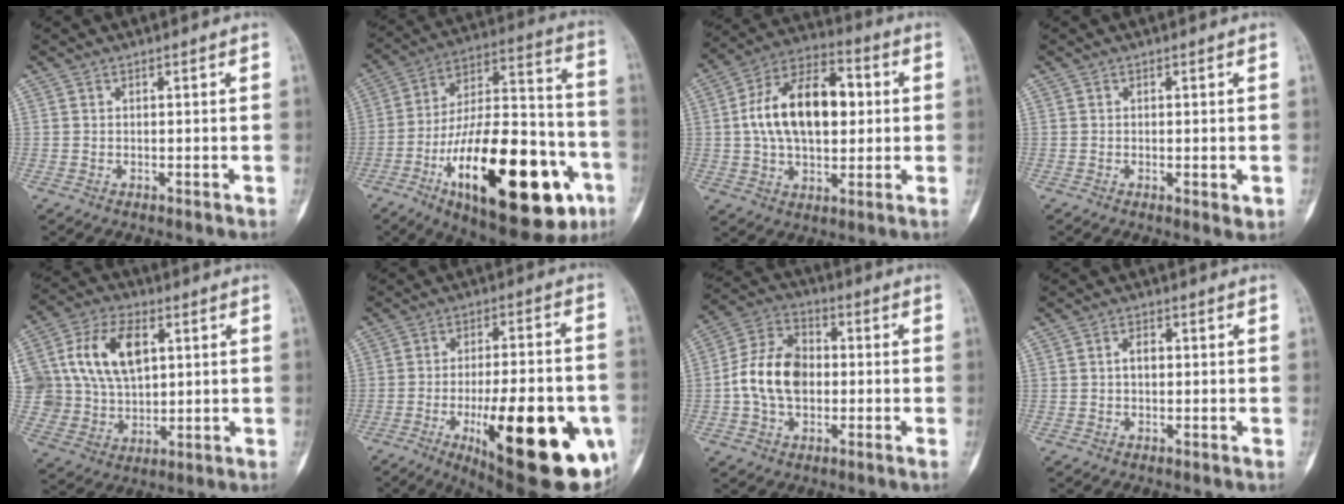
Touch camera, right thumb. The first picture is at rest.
{"total": 34.1, "force": [-13.3, 13.4, 28.5], "torque": [-0.429, 0.054, -0.196]}
{"total": 18.7, "force": [2.0, 10.8, 15.1], "torque": [-0.242, 0.024, 0.028]}
{"total": 2.3, "force": [-0.4, 0.7, 2.1], "torque": [-0.032, -0.007, -0.004]}
{"total": 15.7, "force": [4.3, 10.6, 10.8], "torque": [-0.180, 0.001, 0.088]}
{"total": 28.3, "force": [-9.2, 9.1, 25.2], "torque": [-0.314, 0.003, -0.114]}
{"total": 12.1, "force": [-0.9, 8.1, 9.0], "torque": [-0.159, 0.030, -0.025]}
{"total": 2.3, "force": [0.1, 1.5, 1.8], "torque": [-0.023, 0.007, -0.002]}